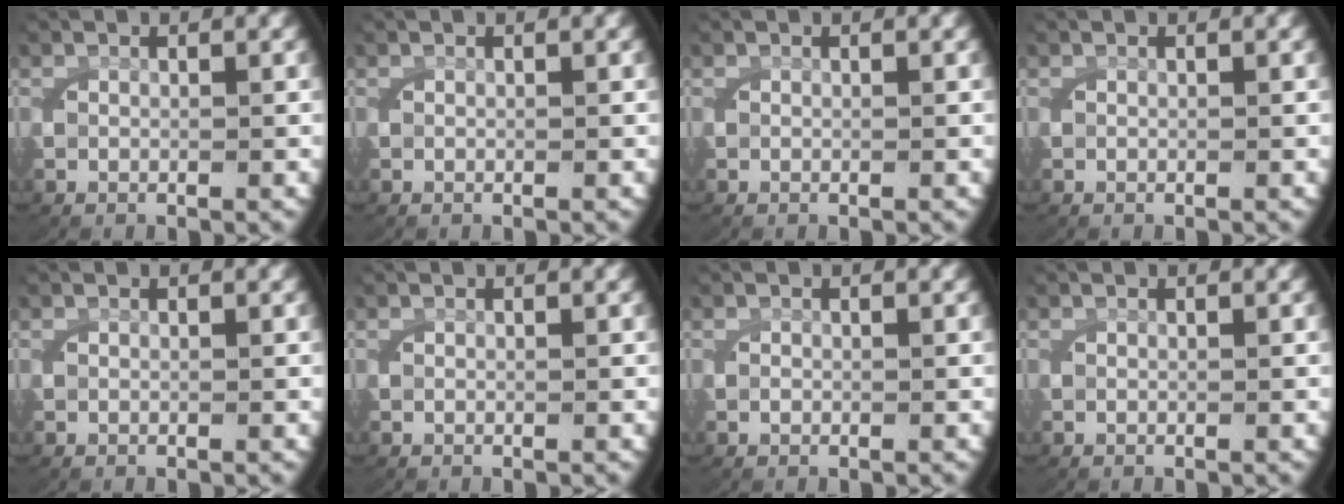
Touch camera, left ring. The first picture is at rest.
{"total": 0.0}
{"total": 0.0}
{"total": 0.0}
{"total": 0.0}
{"total": 0.0}
{"total": 0.0}
{"total": 0.0}